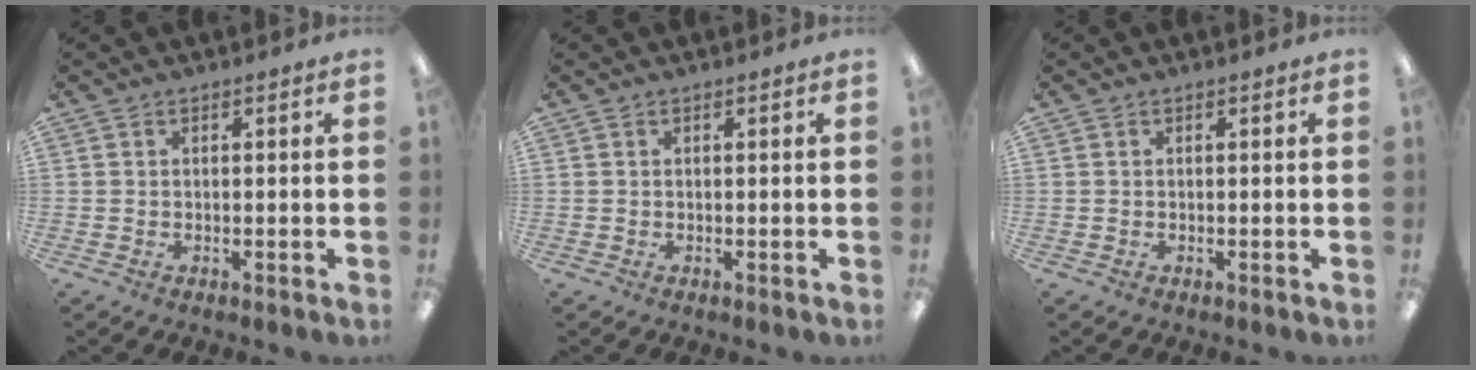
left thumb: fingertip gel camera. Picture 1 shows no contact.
{"total": 0.0}
{"total": 0.0}